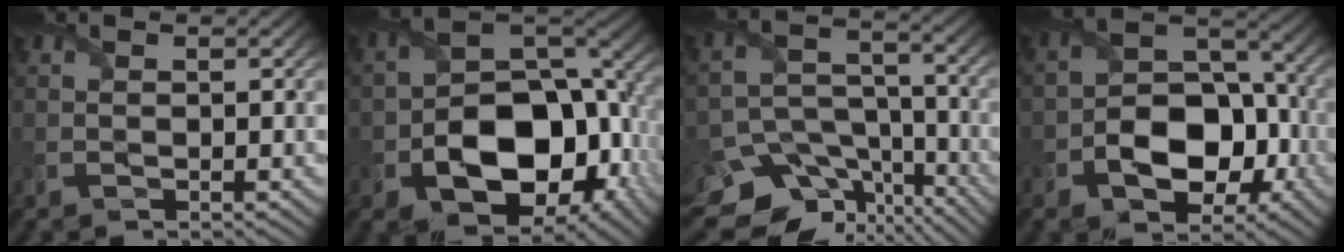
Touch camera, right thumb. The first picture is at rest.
{"total": 15.1, "force": [-4.1, 10.2, 10.4], "torque": [-0.166, -0.033, -0.070]}
{"total": 14.4, "force": [-10.1, 8.5, 5.7], "torque": [-0.129, -0.034, -0.143]}
{"total": 10.8, "force": [-3.9, 7.1, 7.2], "torque": [-0.123, -0.012, -0.067]}